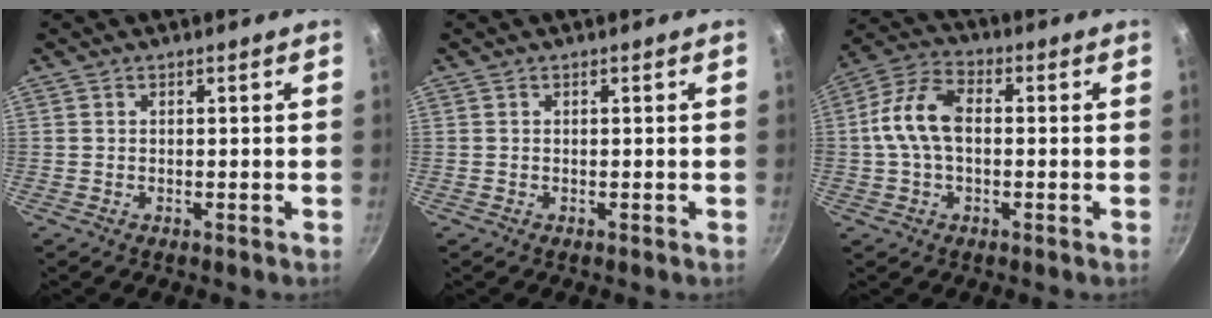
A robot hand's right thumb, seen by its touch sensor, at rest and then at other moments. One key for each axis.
{"total": 0.0}
{"total": 10.5, "fx": 0.2, "fy": 6.4, "fz": 8.4, "tx": -0.158, "ty": 0.034, "tz": -0.010}